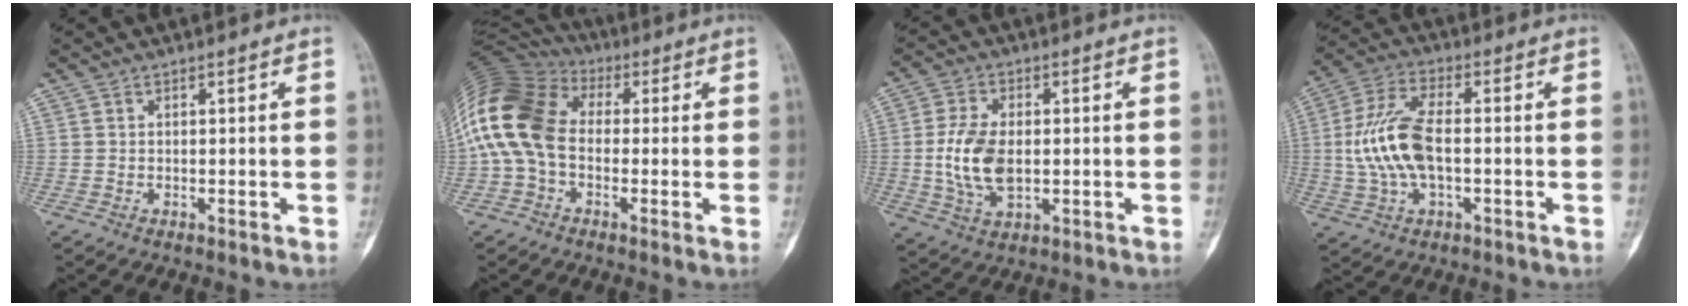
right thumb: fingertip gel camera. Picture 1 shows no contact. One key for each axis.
{"total": 16.8, "fx": -0.2, "fy": 12.0, "fz": 11.7, "tx": -0.242, "ty": 0.038, "tz": -0.015}
{"total": 10.3, "fx": -0.4, "fy": 6.0, "fz": 8.4, "tx": -0.166, "ty": -0.002, "tz": -0.003}
{"total": 12.6, "fx": -0.6, "fy": 6.0, "fz": 11.1, "tx": -0.241, "ty": 0.022, "tz": -0.012}